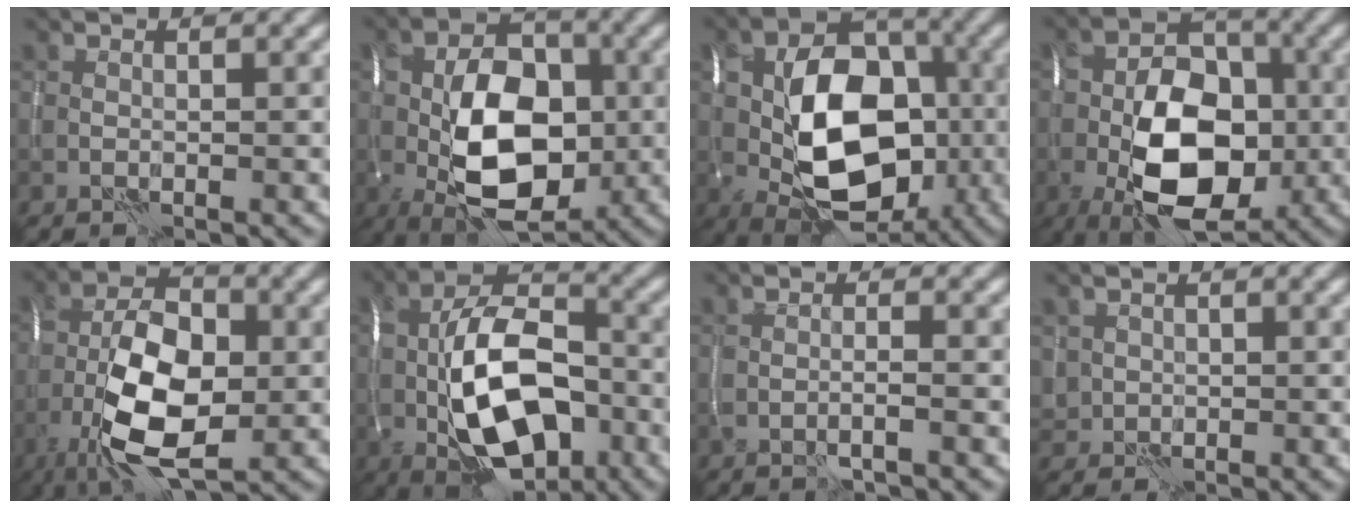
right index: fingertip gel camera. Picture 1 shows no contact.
{"total": 12.3, "force": [-2.0, 7.2, 9.8], "torque": [-0.147, 0.006, -0.044]}
{"total": 13.5, "force": [-1.9, 8.5, 10.3], "torque": [-0.152, 0.009, -0.043]}
{"total": 12.1, "force": [-3.4, 6.8, 9.4], "torque": [-0.148, 0.002, -0.067]}
{"total": 10.3, "force": [-2.8, 5.1, 8.6], "torque": [-0.159, 0.004, -0.056]}
{"total": 13.2, "force": [-3.0, 7.2, 10.7], "torque": [-0.181, 0.001, -0.064]}
{"total": 1.4, "force": [-0.7, 0.2, 1.2], "torque": [-0.019, -0.004, -0.017]}
{"total": 1.2, "force": [0.3, 1.1, 0.1], "torque": [0.000, -0.004, 0.008]}